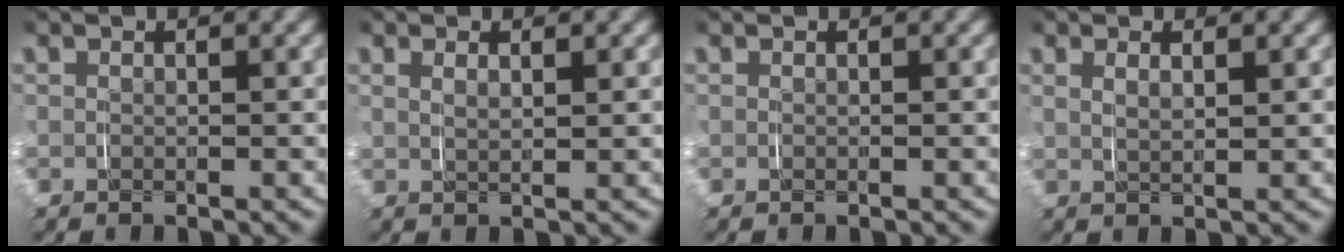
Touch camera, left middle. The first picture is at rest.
{"total": 1.3, "force": [0.7, 0.1, 1.1], "torque": [-0.021, -0.003, 0.018]}
{"total": 0.0}
{"total": 1.6, "force": [0.8, 0.3, 1.4], "torque": [-0.026, -0.003, 0.020]}